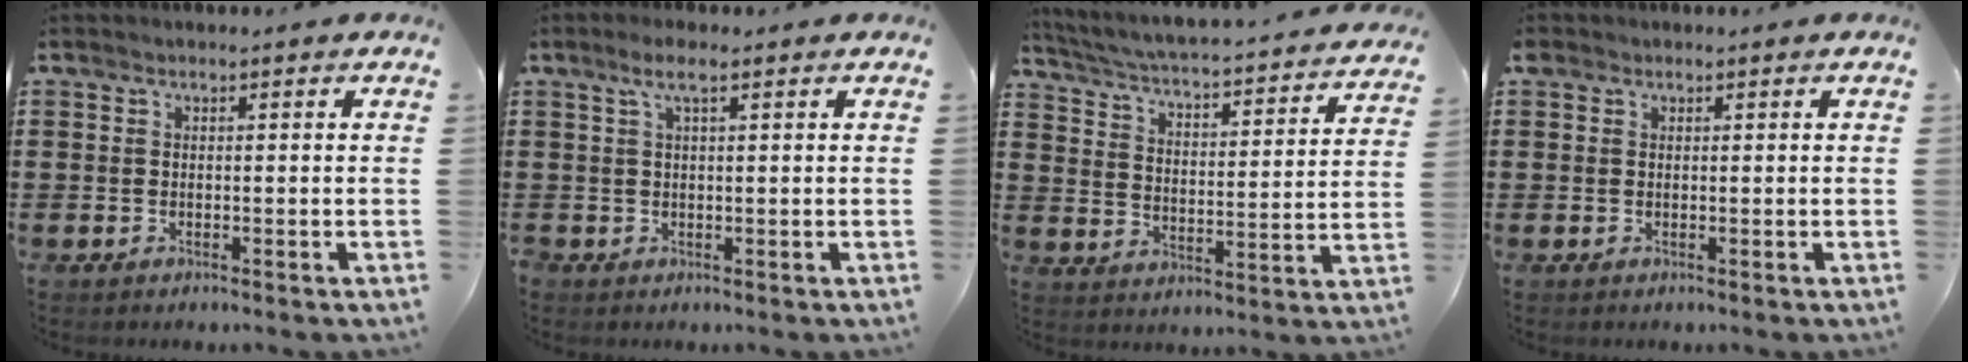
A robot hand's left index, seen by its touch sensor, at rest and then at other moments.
{"total": 2.8, "force": [1.1, 1.1, 2.3], "torque": [-0.049, 0.008, 0.017]}
{"total": 2.7, "force": [2.3, -0.3, 1.3], "torque": [-0.042, -0.031, 0.027]}
{"total": 0.7, "force": [0.4, 0.6, 0.2], "torque": [-0.007, 0.005, 0.007]}